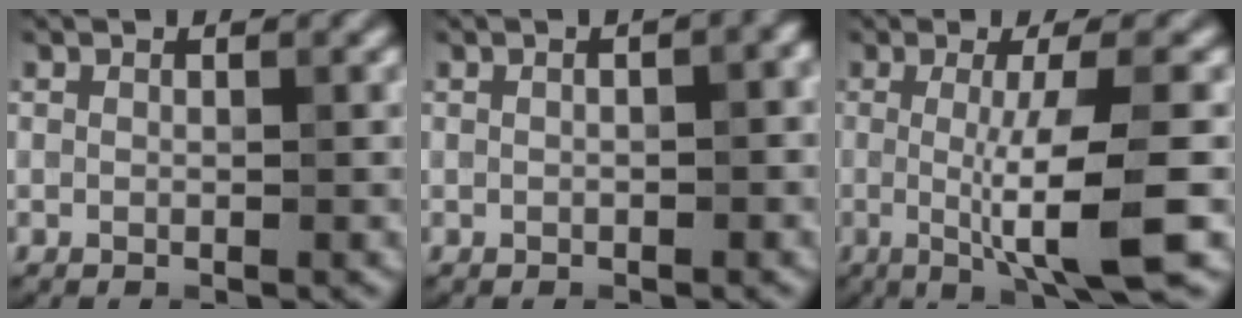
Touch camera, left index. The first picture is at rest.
{"total": 3.3, "force": [0.6, 1.5, 2.9], "torque": [-0.022, 0.013, -0.004]}
{"total": 7.5, "force": [-0.8, 1.2, 7.3], "torque": [-0.113, -0.012, -0.012]}